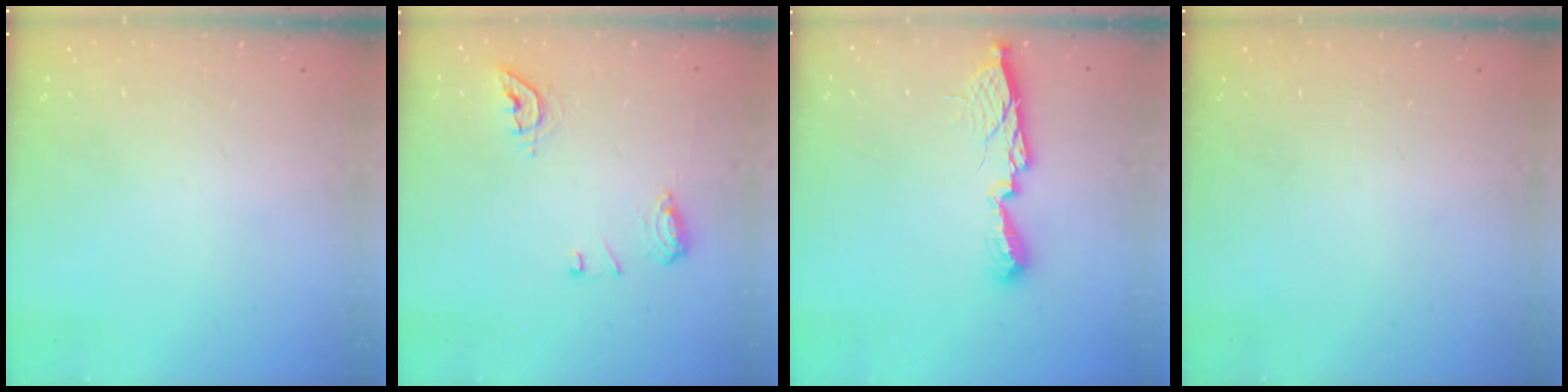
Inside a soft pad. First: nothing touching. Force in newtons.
{"total": 9.0, "press": 8.9, "slide": 0.9}
{"total": 11.0, "press": 11.0, "slide": 0.4}
{"total": 0.0}